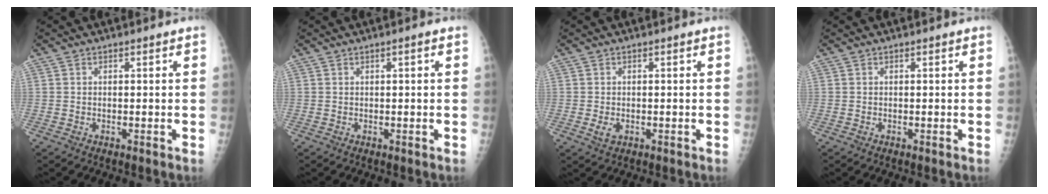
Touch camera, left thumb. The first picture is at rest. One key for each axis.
{"total": 0.8, "fx": 0.3, "fy": 0.1, "fz": 0.7, "tx": -0.014, "ty": 0.001, "tz": 0.004}
{"total": 1.9, "fx": -0.4, "fy": 1.3, "fz": 1.4, "tx": -0.026, "ty": -0.003, "tz": -0.005}
{"total": 0.0}